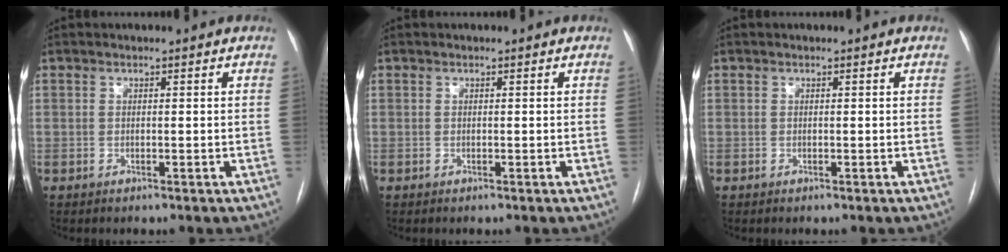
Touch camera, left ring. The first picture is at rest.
{"total": 0.0}
{"total": 0.0}